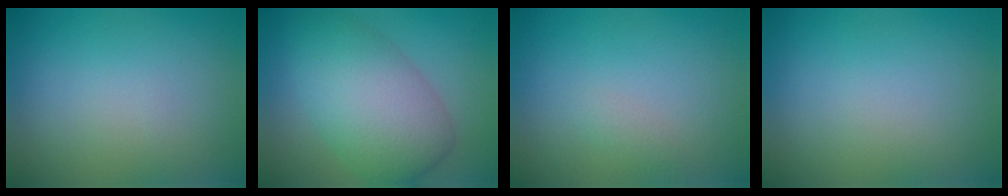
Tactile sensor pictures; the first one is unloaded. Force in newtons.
{"total": 7.7, "press": 7.7, "slide": 0.4}
{"total": 0.6, "press": 0.6, "slide": 0.0}
{"total": 0.0}